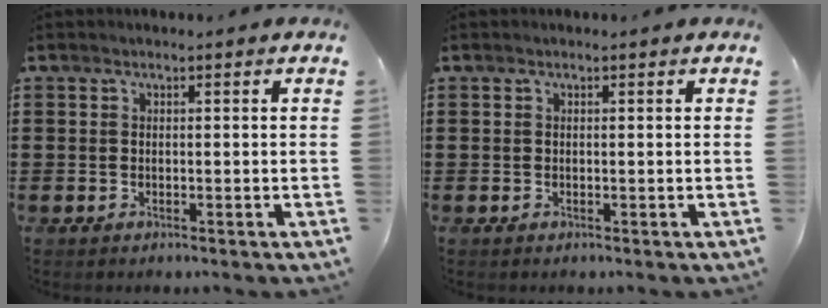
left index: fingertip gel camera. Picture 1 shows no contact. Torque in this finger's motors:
{"motor_torque": [-0.01, -0.07, 0.00, 0.00]}